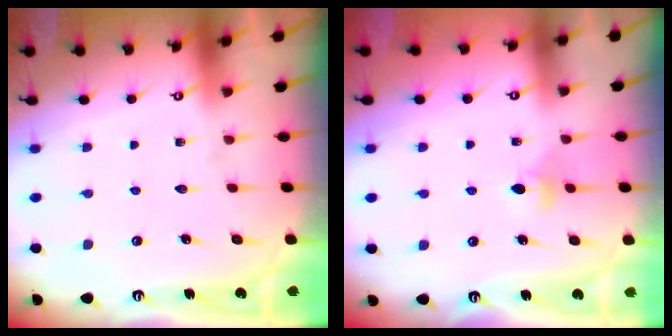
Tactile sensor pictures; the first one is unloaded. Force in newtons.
{"total": 4.7, "press": 4.7, "slide": 0.7}